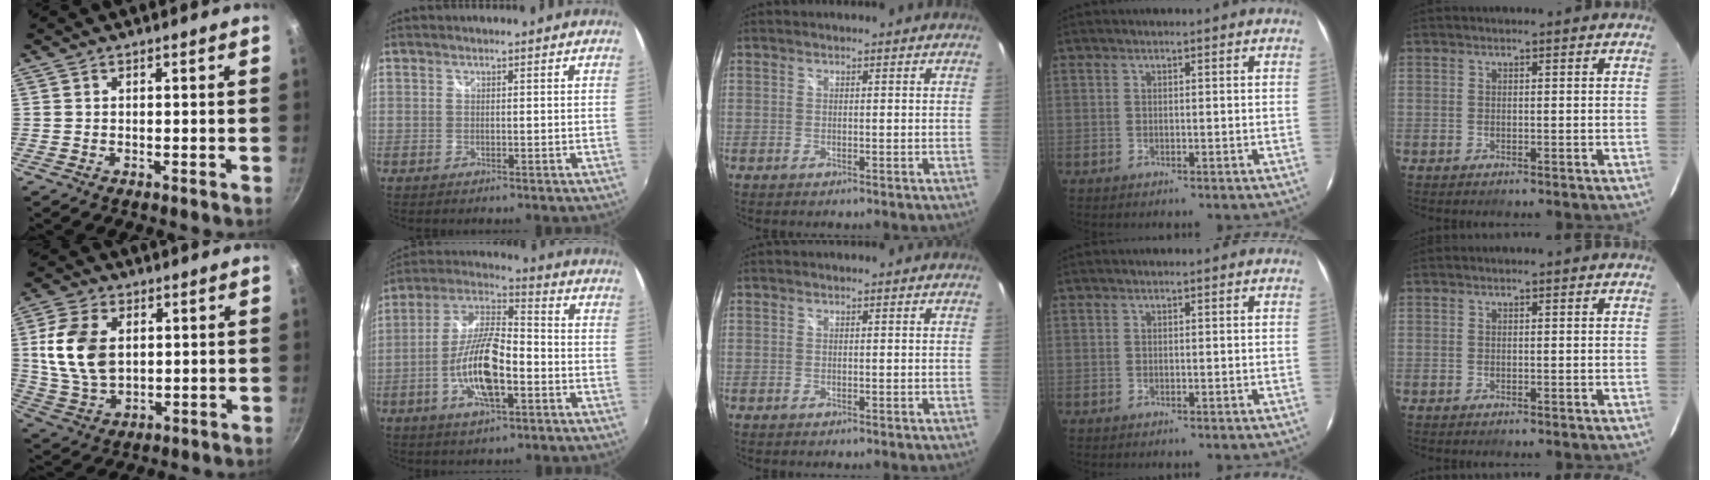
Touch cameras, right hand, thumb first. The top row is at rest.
{"thumb": {"total": 12.6, "force": [2.3, 8.4, 9.2], "torque": [-0.166, -0.012, 0.051]}, "index": {"total": 13.9, "force": [-4.5, 4.5, 12.3], "torque": [-0.254, 0.000, -0.085]}}